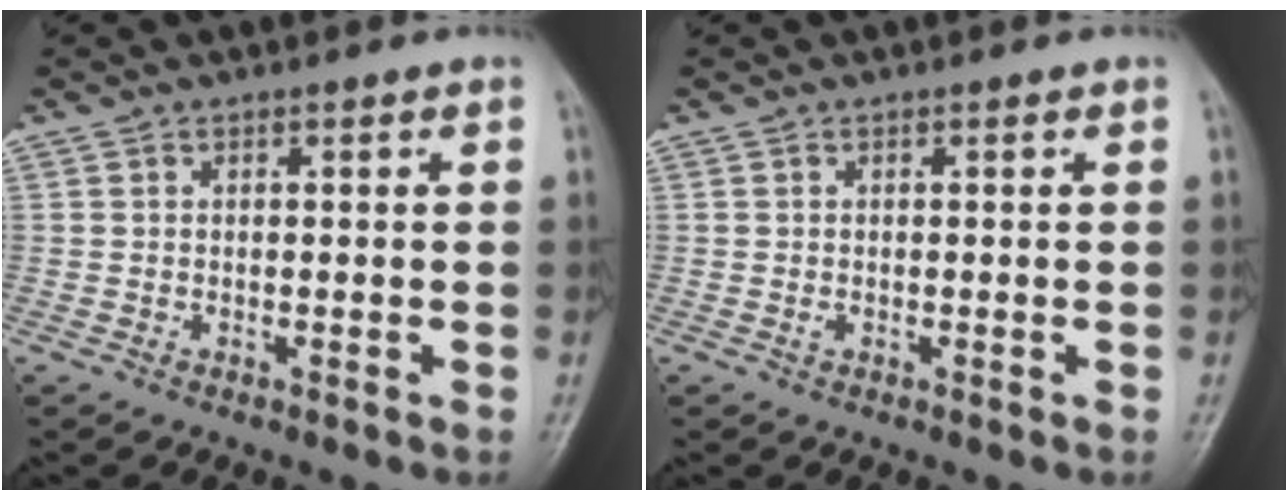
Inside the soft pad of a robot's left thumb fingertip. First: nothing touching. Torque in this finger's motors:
{"motor_torque": [-0.03, 0.09, 0.05, -0.08, 0.00]}